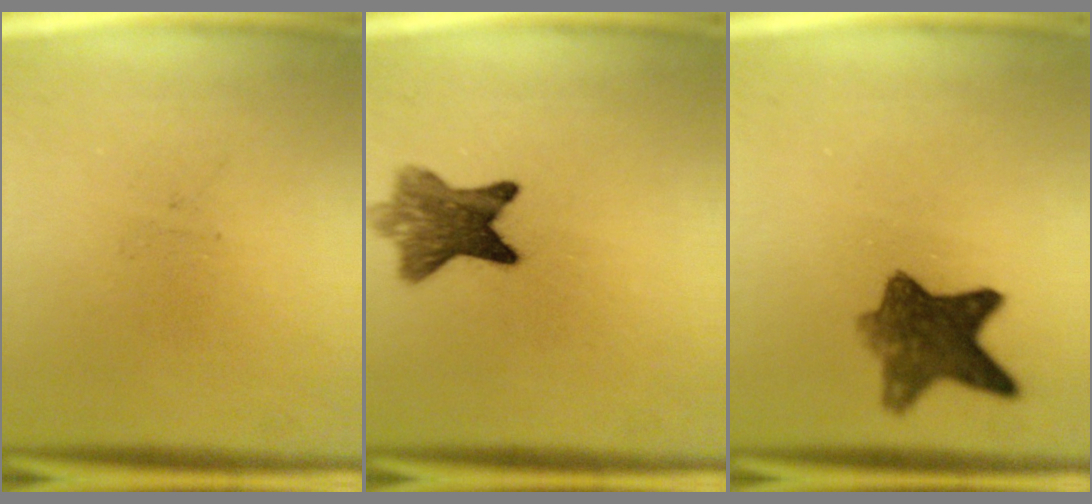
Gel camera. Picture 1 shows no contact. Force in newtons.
{"total": 7.6}
{"total": 8.1}